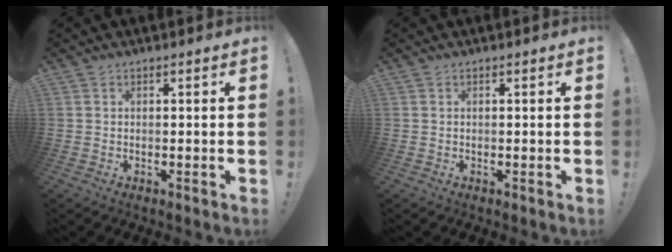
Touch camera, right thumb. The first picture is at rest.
{"total": 0.0}